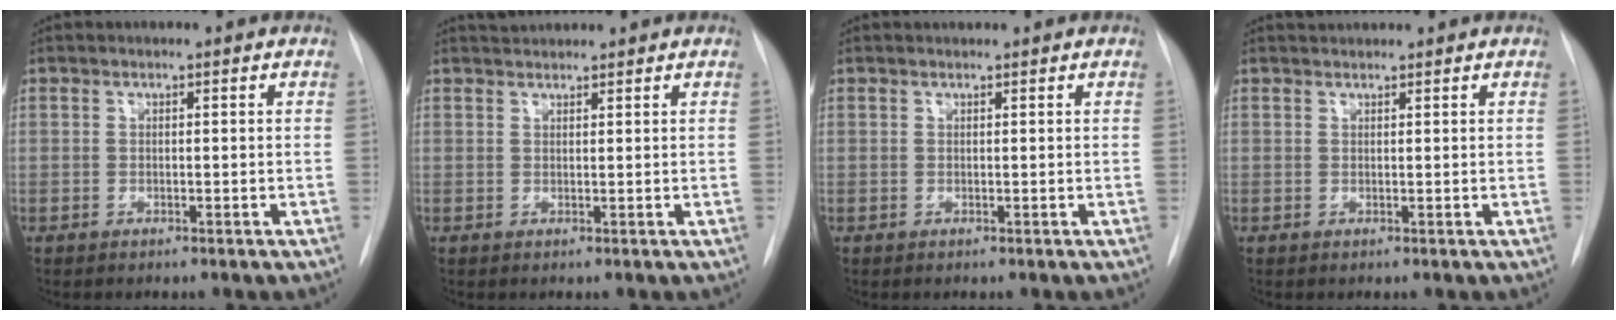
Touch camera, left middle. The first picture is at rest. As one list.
[{"total": 2.3, "force": [2.3, 0.2, 0.3], "torque": [-0.011, 0.020, 0.042]}, {"total": 1.1, "force": [1.0, 0.0, 0.2], "torque": [-0.009, 0.015, 0.021]}, {"total": 1.9, "force": [1.9, 0.1, 0.3], "torque": [-0.011, 0.022, 0.035]}]